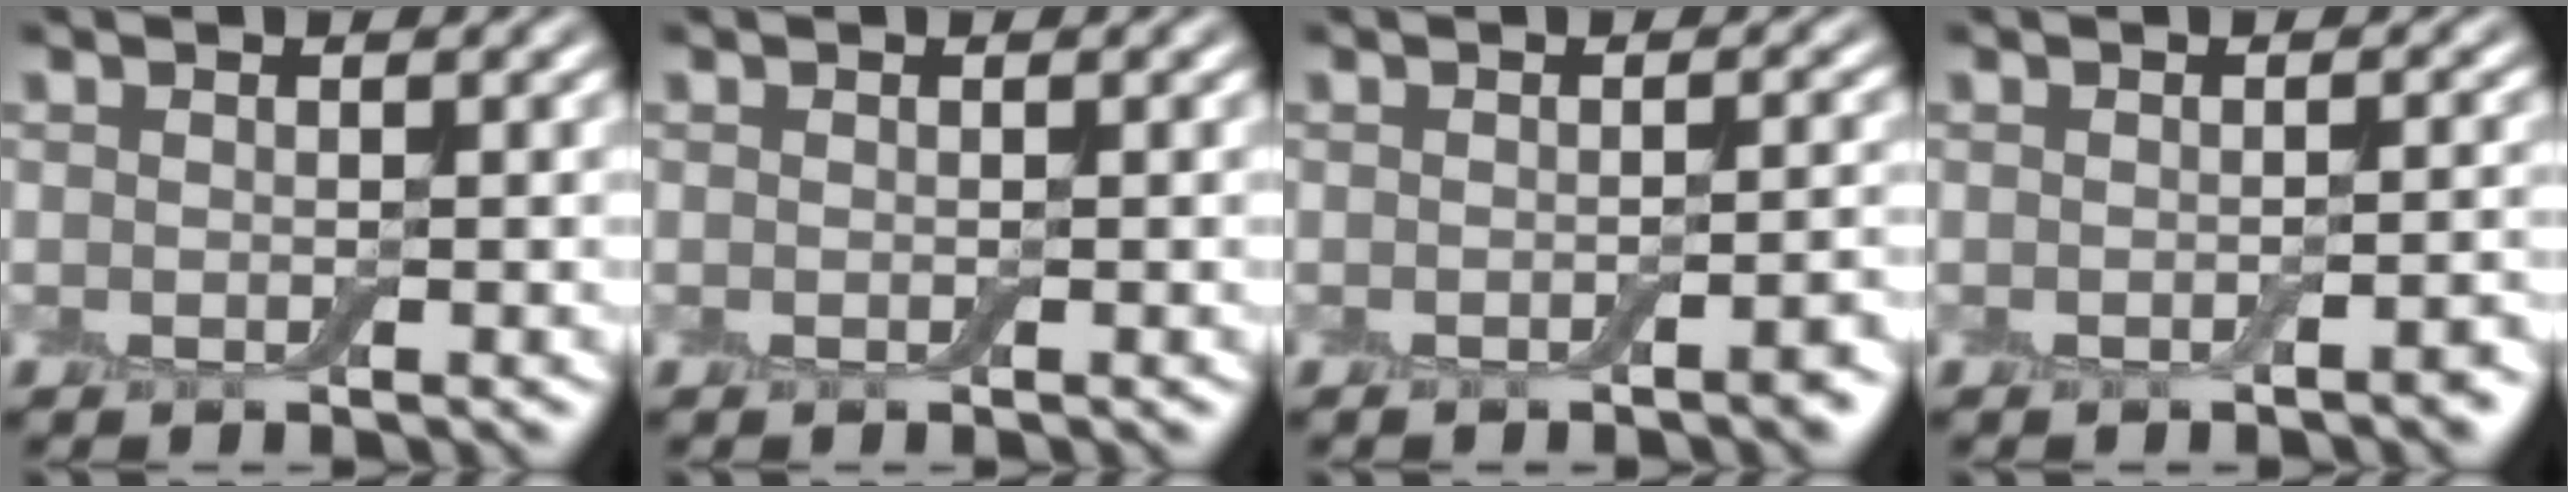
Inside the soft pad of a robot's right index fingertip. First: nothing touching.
{"total": 0.0}
{"total": 1.9, "force": [-1.0, 0.5, 1.5], "torque": [-0.017, 0.002, -0.014]}
{"total": 1.3, "force": [-0.7, 0.3, 1.0], "torque": [-0.013, 0.001, -0.010]}